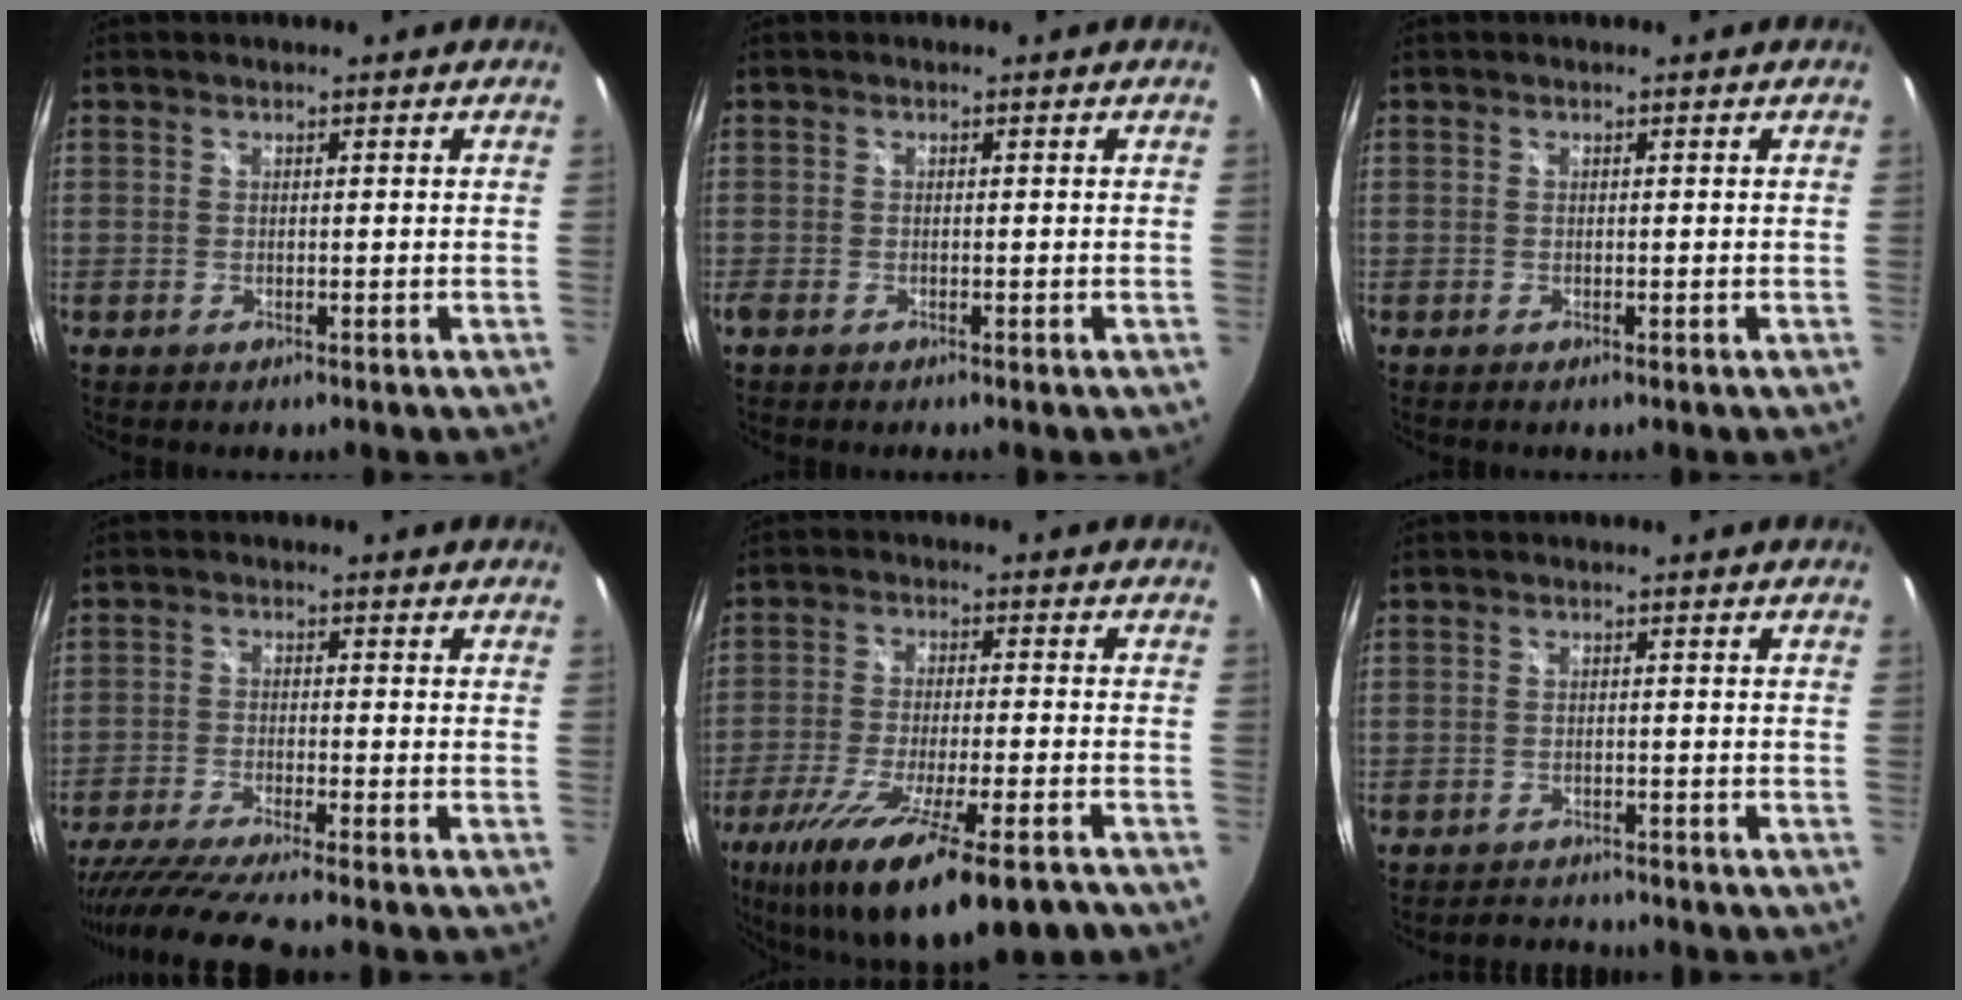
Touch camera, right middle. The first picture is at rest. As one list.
[{"total": 0.9, "force": [-0.7, -0.1, 0.5], "torque": [-0.011, -0.002, -0.015]}, {"total": 0.0}, {"total": 11.9, "force": [-10.1, -0.6, 6.2], "torque": [-0.133, -0.041, -0.172]}, {"total": 19.9, "force": [-13.1, 3.7, 14.6], "torque": [-0.267, -0.068, -0.216]}, {"total": 3.5, "force": [-3.4, 0.9, 0.3], "torque": [-0.014, 0.000, -0.054]}]